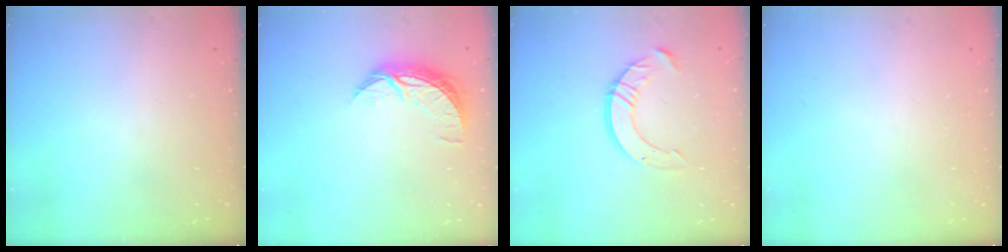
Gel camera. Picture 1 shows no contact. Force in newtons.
{"total": 8.2, "press": 8.2, "slide": 0.4}
{"total": 10.5, "press": 10.5, "slide": 0.9}
{"total": 0.0}